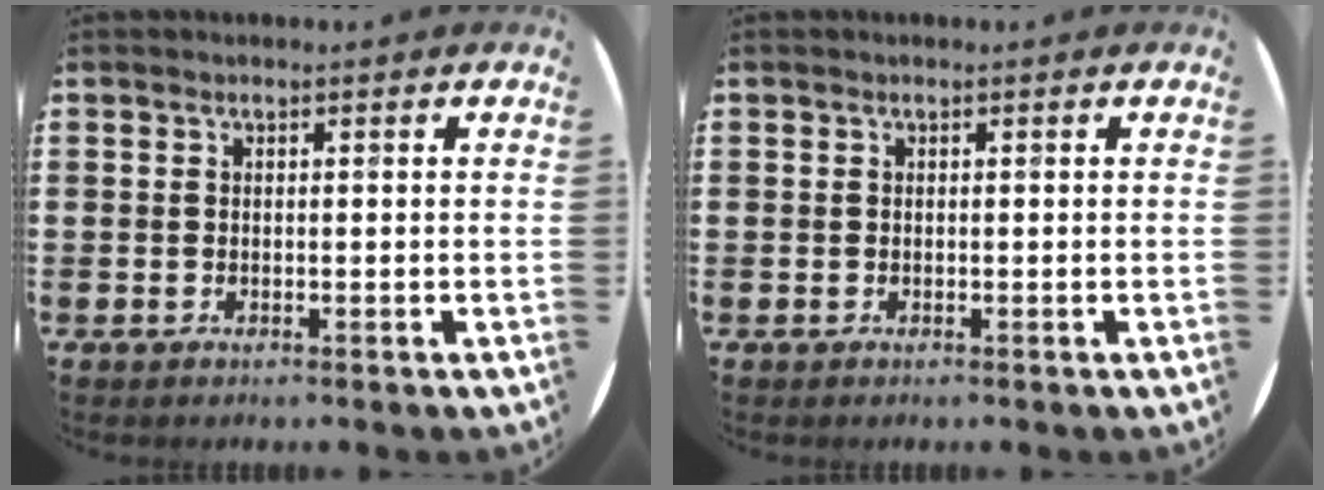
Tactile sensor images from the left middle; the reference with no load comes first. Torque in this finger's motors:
{"motor_torque": [-0.04, -0.09, 0.00, 0.02]}